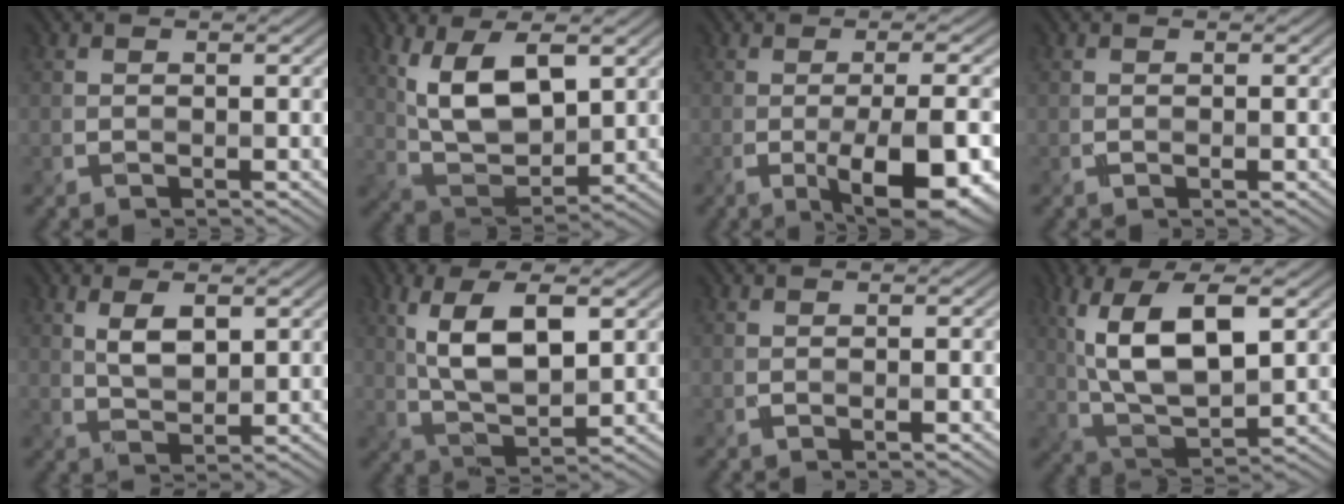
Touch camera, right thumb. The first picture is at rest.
{"total": 9.9, "force": [3.7, 4.7, 7.9], "torque": [-0.171, -0.001, 0.075]}
{"total": 10.6, "force": [-3.6, 3.0, 9.5], "torque": [-0.136, -0.006, -0.042]}
{"total": 0.8, "force": [-0.1, 0.2, 0.8], "torque": [-0.011, 0.001, -0.003]}
{"total": 4.1, "force": [1.7, 1.8, 3.2], "torque": [-0.075, 0.000, 0.038]}
{"total": 9.6, "force": [3.0, 3.9, 8.2], "torque": [-0.166, 0.004, 0.058]}
{"total": 1.1, "force": [-0.2, 0.3, 1.0], "torque": [-0.015, 0.002, -0.004]}
{"total": 12.4, "force": [3.9, 5.2, 10.6], "torque": [-0.214, 0.008, 0.079]}